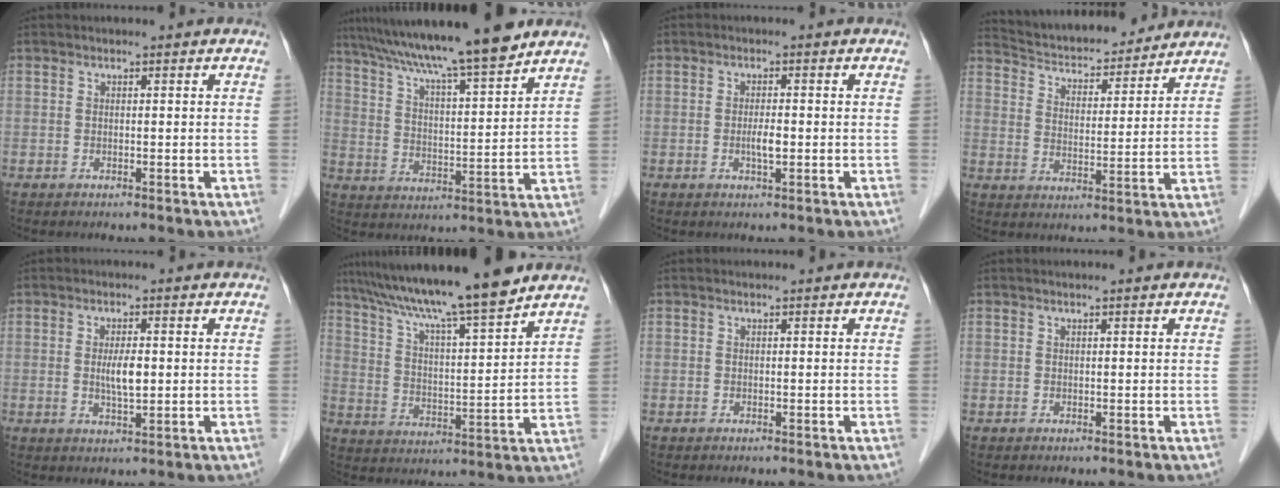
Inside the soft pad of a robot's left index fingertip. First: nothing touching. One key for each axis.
{"total": 17.7, "fx": 14.6, "fy": 0.5, "fz": 10.0, "tx": -0.166, "ty": 0.016, "tz": 0.233}
{"total": 2.2, "fx": -0.5, "fy": 0.4, "fz": 2.1, "tx": -0.042, "ty": -0.002, "tz": -0.009}
{"total": 15.6, "fx": 14.7, "fy": 3.0, "fz": 4.4, "tx": -0.072, "ty": 0.015, "tz": 0.233}
{"total": 3.7, "fx": 0.1, "fy": 0.9, "fz": 3.6, "tx": -0.068, "ty": -0.004, "tz": 0.002}
{"total": 16.9, "fx": 14.1, "fy": 0.0, "fz": 9.3, "tx": -0.158, "ty": 0.009, "tz": 0.230}
{"total": 0.0}
{"total": 0.0}